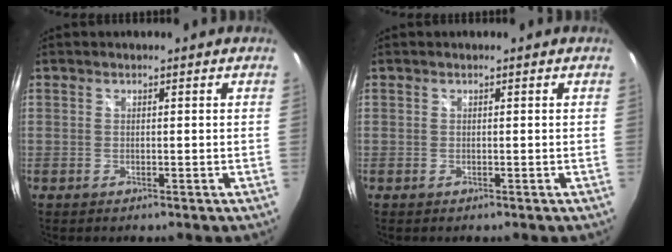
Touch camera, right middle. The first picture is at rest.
{"total": 0.0}